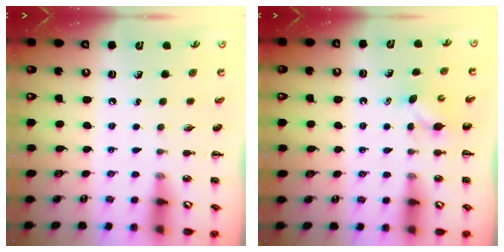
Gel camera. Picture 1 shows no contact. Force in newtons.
{"total": 3.3, "press": 3.2, "slide": 0.9}